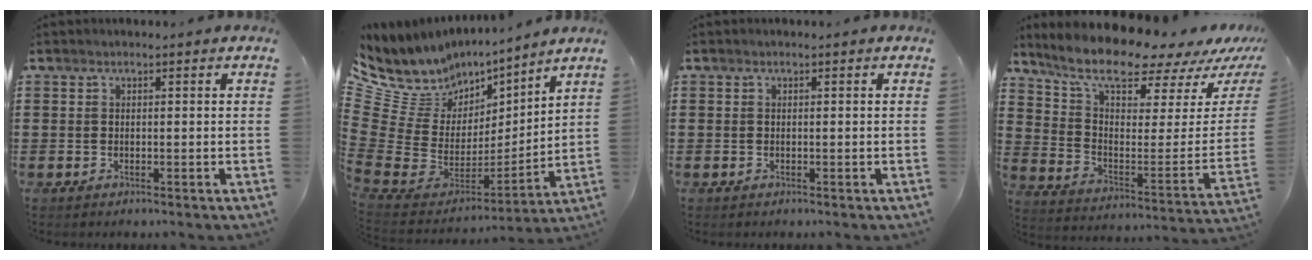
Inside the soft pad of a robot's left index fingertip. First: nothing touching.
{"total": 8.6, "force": [5.6, 6.3, 1.9], "torque": [-0.101, -0.060, 0.102]}
{"total": 0.0}
{"total": 10.5, "force": [9.1, 1.9, 4.9], "torque": [-0.122, -0.075, 0.154]}